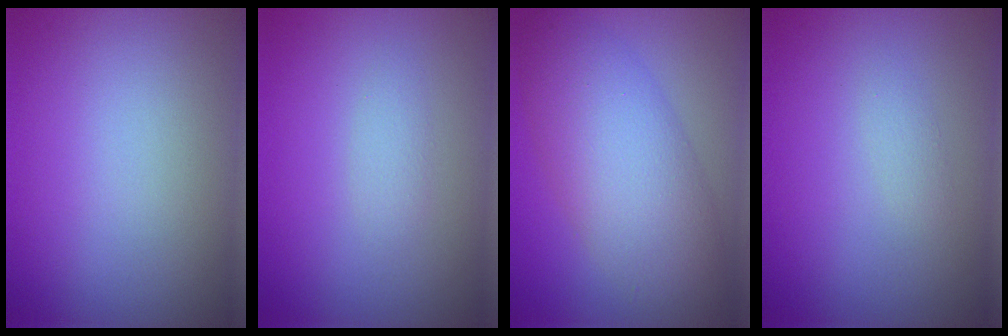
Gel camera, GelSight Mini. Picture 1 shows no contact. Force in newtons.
{"total": 1.1, "press": 1.1, "slide": 0.1}
{"total": 7.8, "press": 7.8, "slide": 0.4}
{"total": 0.8, "press": 0.8, "slide": 0.0}